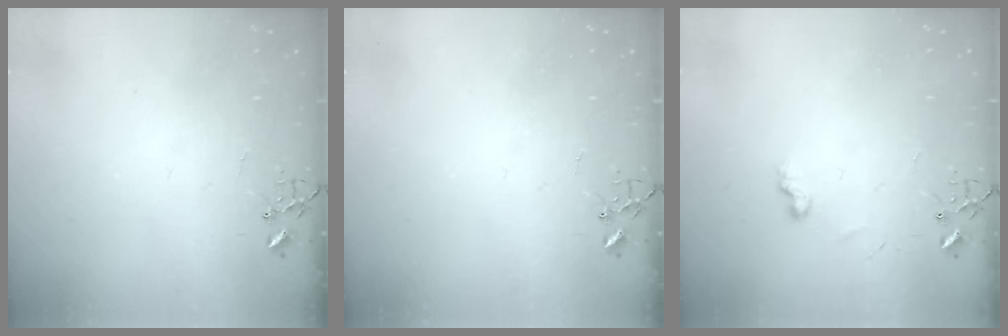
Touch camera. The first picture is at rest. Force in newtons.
{"total": 0.0}
{"total": 5.3, "press": 5.2, "slide": 0.7}